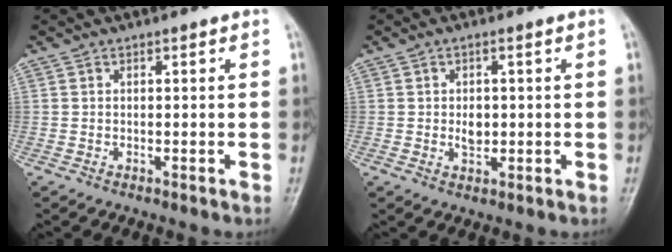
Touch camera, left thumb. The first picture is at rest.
{"total": 3.1, "force": [0.0, 1.8, 2.5], "torque": [-0.034, 0.001, 0.005]}